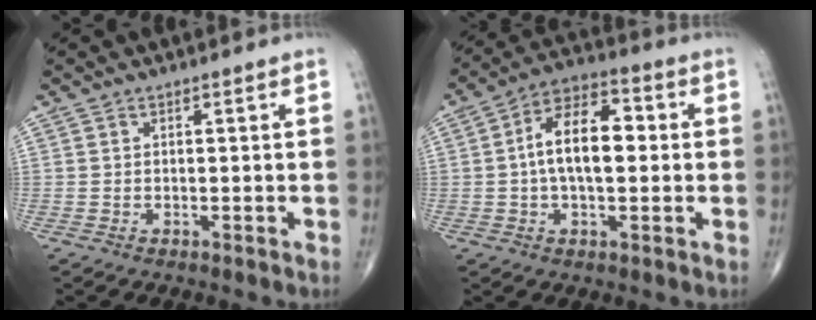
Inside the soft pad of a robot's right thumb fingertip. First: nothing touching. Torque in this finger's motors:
{"motor_torque": [0.33, 0.60, 0.53, -0.24, 0.09]}